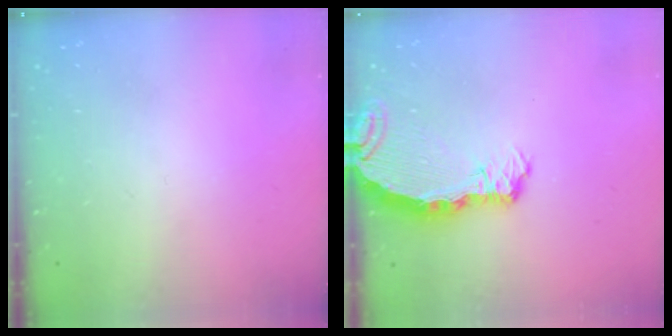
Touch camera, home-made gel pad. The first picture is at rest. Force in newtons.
{"total": 6.0, "press": 6.0, "slide": 0.7}